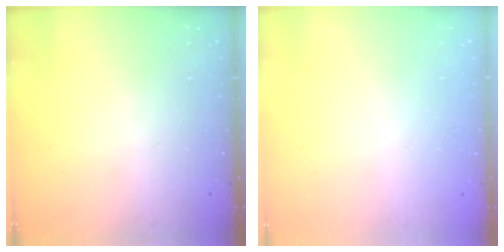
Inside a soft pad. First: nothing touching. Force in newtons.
{"total": 0.0}